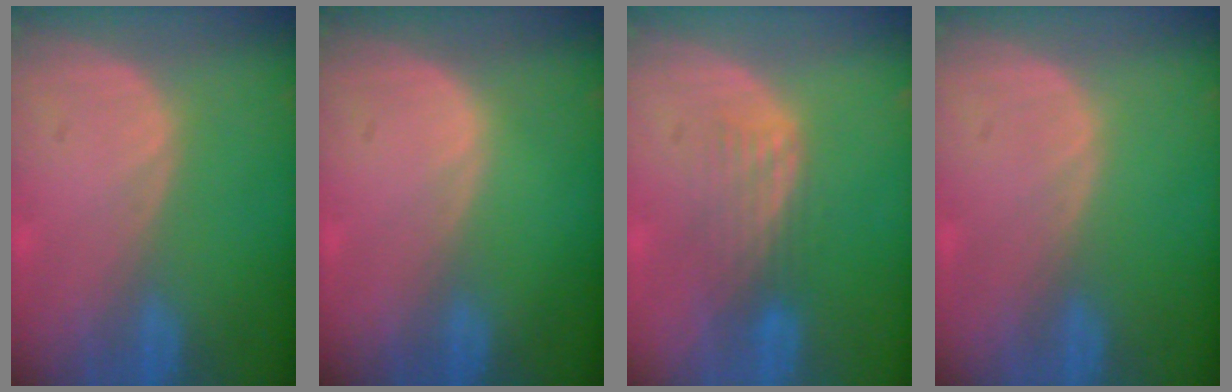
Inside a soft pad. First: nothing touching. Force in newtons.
{"total": 0.0}
{"total": 4.3, "press": 3.6, "slide": 2.4}
{"total": 0.0}